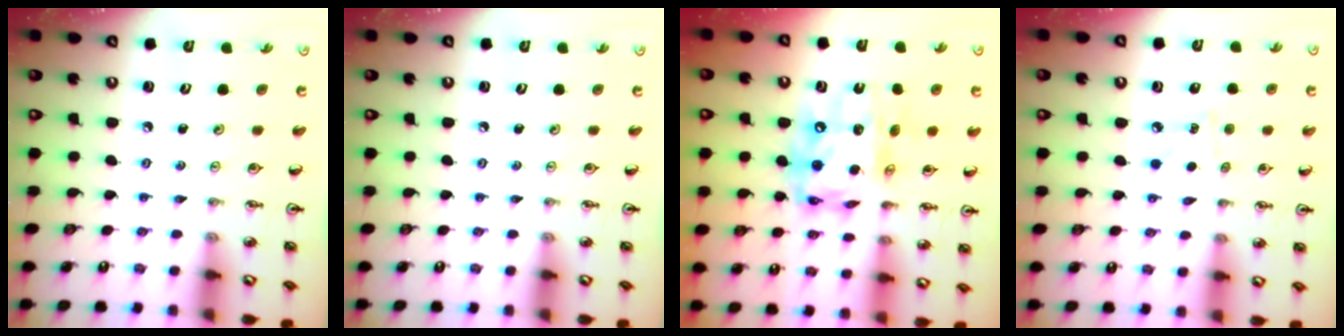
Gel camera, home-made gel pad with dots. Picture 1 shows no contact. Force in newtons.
{"total": 0.0}
{"total": 13.4, "press": 13.3, "slide": 1.4}
{"total": 4.6, "press": 4.5, "slide": 0.6}